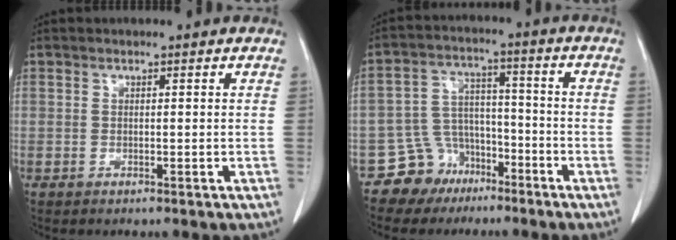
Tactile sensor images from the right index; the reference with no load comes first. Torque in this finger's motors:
{"motor_torque": [0.07, -0.36, -0.34, -0.18]}